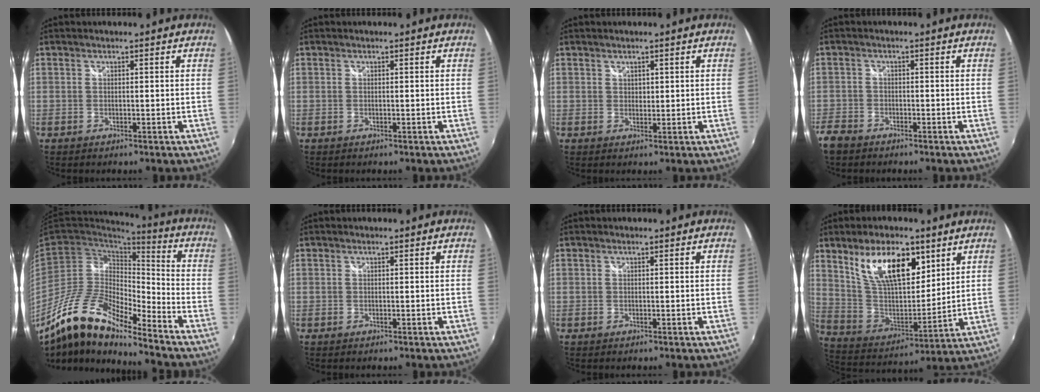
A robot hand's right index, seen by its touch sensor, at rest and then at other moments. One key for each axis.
{"total": 0.0}
{"total": 1.1, "fx": 0.8, "fy": 0.8, "fz": 0.2, "tx": 0.001, "ty": 0.002, "tz": 0.013}
{"total": 4.2, "fx": -3.2, "fy": 2.6, "fz": 0.9, "tx": -0.034, "ty": -0.002, "tz": -0.067}
{"total": 15.7, "fx": -11.6, "fy": 3.8, "fz": 9.9, "tx": -0.185, "ty": -0.012, "tz": -0.229}
{"total": 0.0}
{"total": 0.0}
{"total": 17.4, "fx": 9.2, "fy": 7.9, "fz": 12.4, "tx": -0.221, "ty": 0.001, "tz": 0.177}